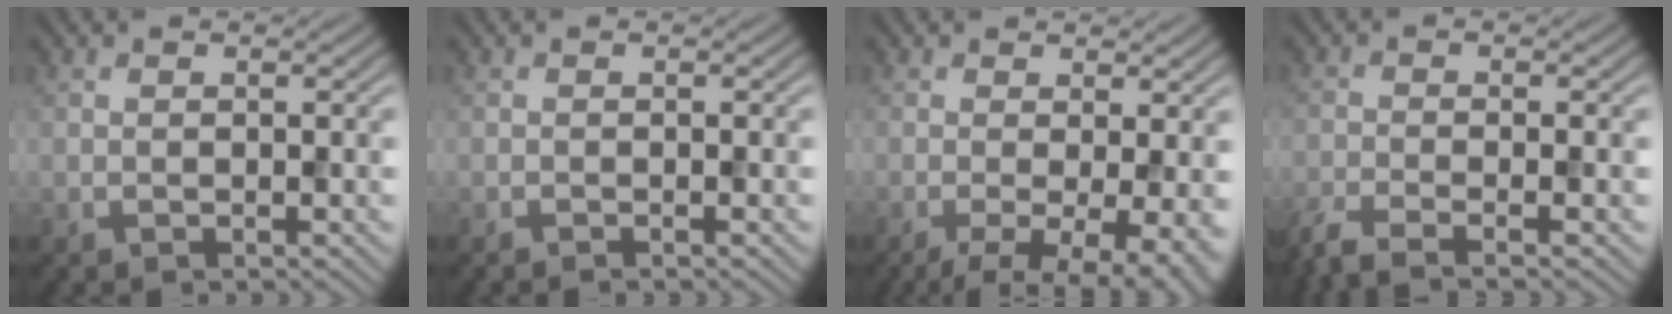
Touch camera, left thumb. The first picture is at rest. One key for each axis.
{"total": 0.5, "fx": -0.5, "fy": 0.0, "fz": 0.2, "tx": -0.002, "ty": 0.000, "tz": -0.010}
{"total": 7.2, "fx": -2.2, "fy": 2.1, "fz": 6.5, "tx": -0.102, "ty": -0.011, "tz": -0.032}
{"total": 4.4, "fx": -3.3, "fy": 0.7, "fz": 2.8, "tx": -0.047, "ty": -0.009, "tz": -0.076}